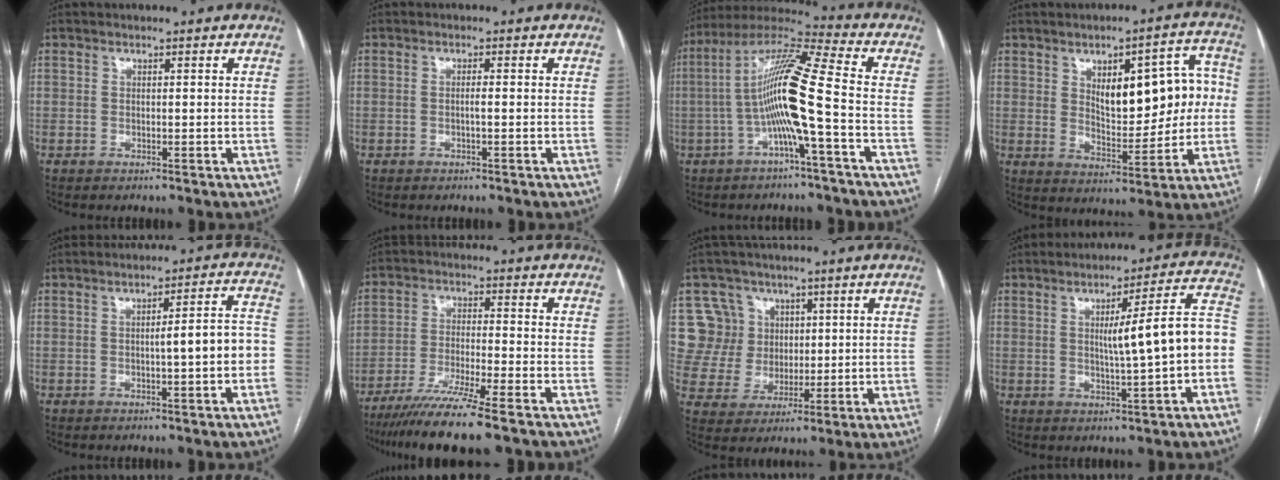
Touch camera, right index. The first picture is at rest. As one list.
[{"total": 1.1, "force": [-0.2, -0.1, 1.1], "torque": [-0.020, 0.000, -0.003]}, {"total": 13.3, "force": [-2.4, -0.6, 13.1], "torque": [-0.247, 0.022, -0.055]}, {"total": 13.7, "force": [2.1, 5.6, 12.3], "torque": [-0.160, 0.032, 0.043]}, {"total": 6.2, "force": [-1.3, 0.3, 6.1], "torque": [-0.078, 0.025, -0.017]}, {"total": 11.5, "force": [-8.7, -0.9, 7.5], "torque": [-0.125, -0.034, -0.147]}, {"total": 9.3, "force": [3.5, 8.6, 0.1], "torque": [0.000, 0.026, 0.075]}, {"total": 11.2, "force": [-0.7, 0.0, 11.1], "torque": [-0.147, 0.023, -0.011]}]